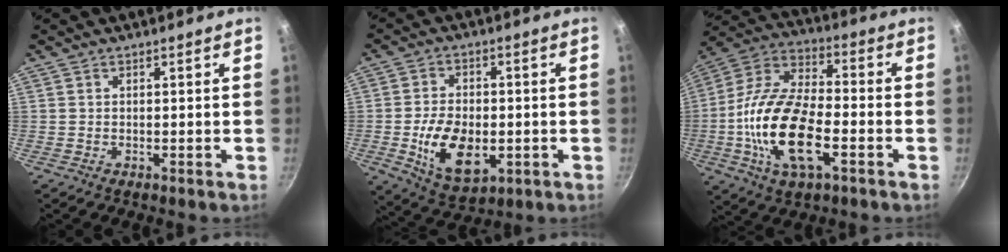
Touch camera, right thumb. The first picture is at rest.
{"total": 12.9, "force": [-2.5, 7.8, 10.0], "torque": [-0.160, 0.000, -0.032]}
{"total": 19.9, "force": [-5.0, 9.3, 16.8], "torque": [-0.317, 0.029, -0.108]}